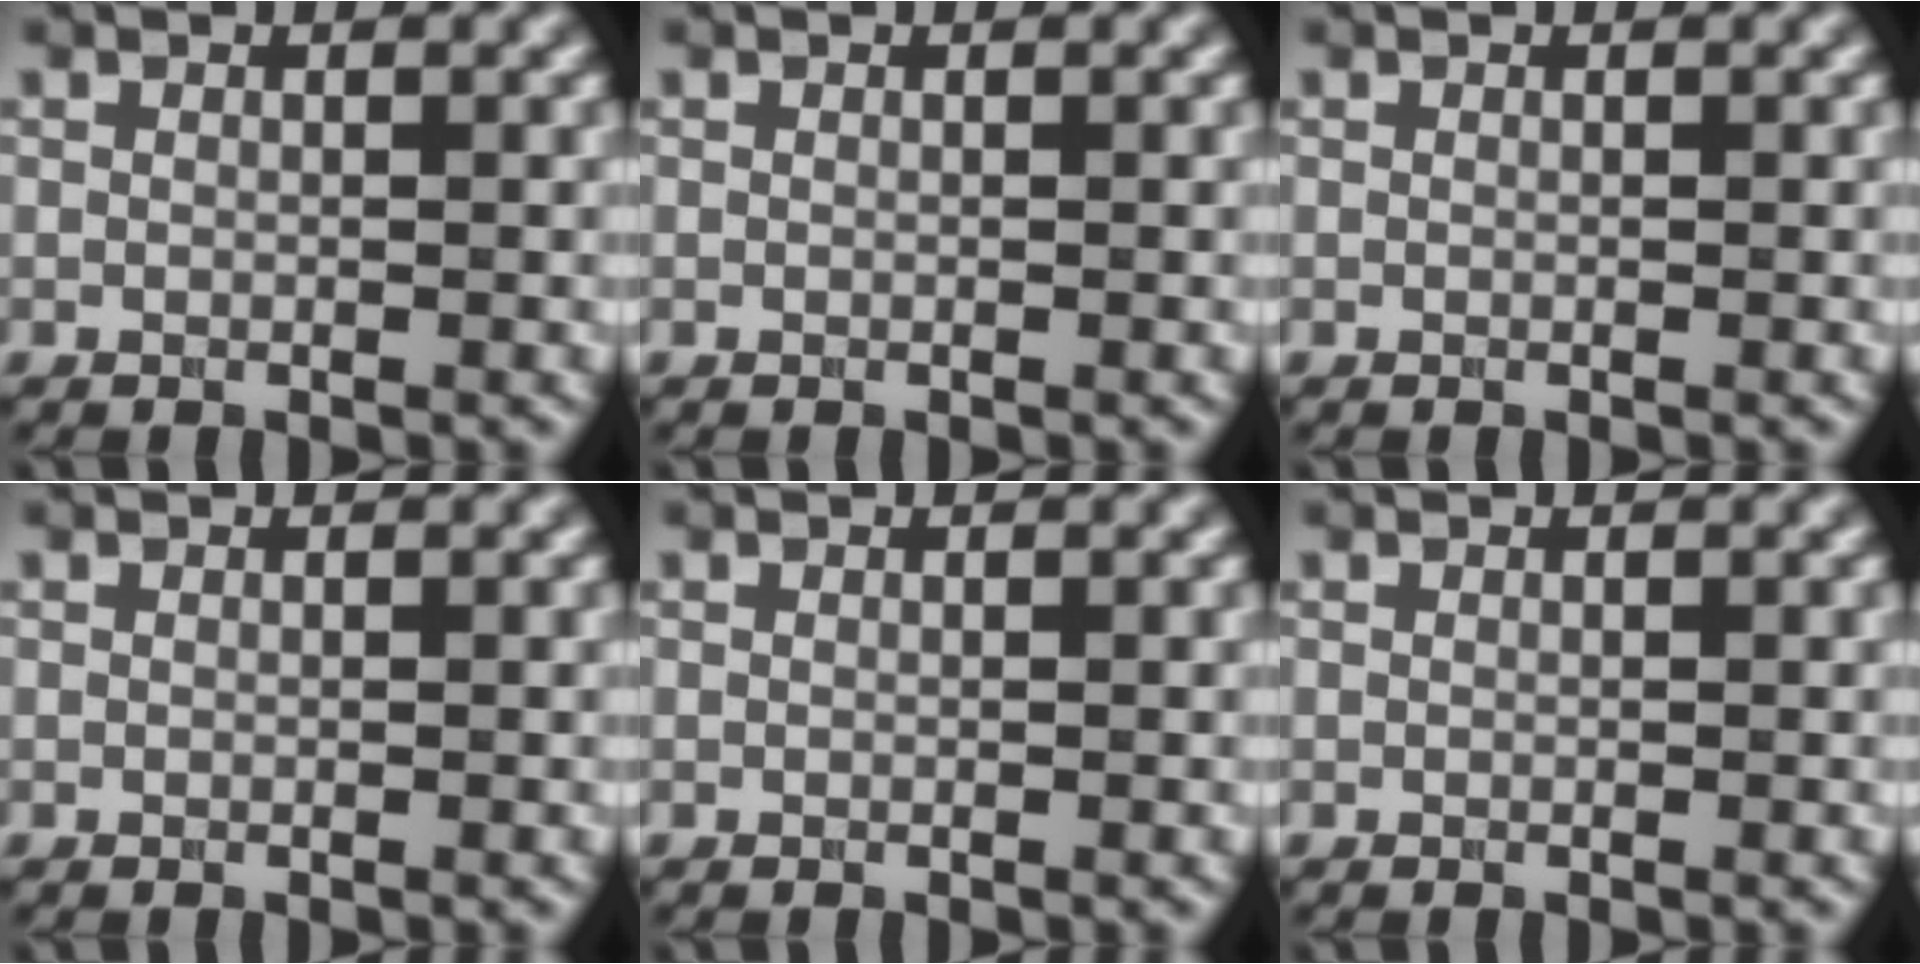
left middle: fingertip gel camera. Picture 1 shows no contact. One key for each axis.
{"total": 0.0}
{"total": 0.0}
{"total": 0.0}
{"total": 0.0}
{"total": 0.0}